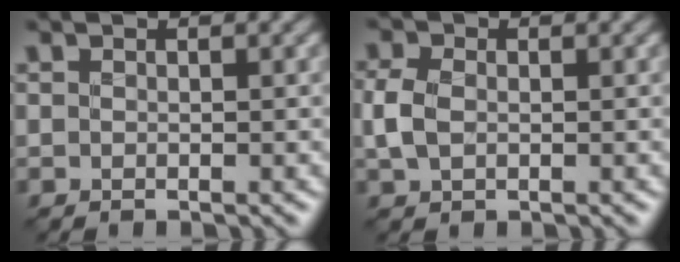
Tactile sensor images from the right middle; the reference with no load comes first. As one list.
[{"total": 2.1, "force": [-0.5, 1.5, 1.4], "torque": [-0.033, 0.000, -0.017]}]